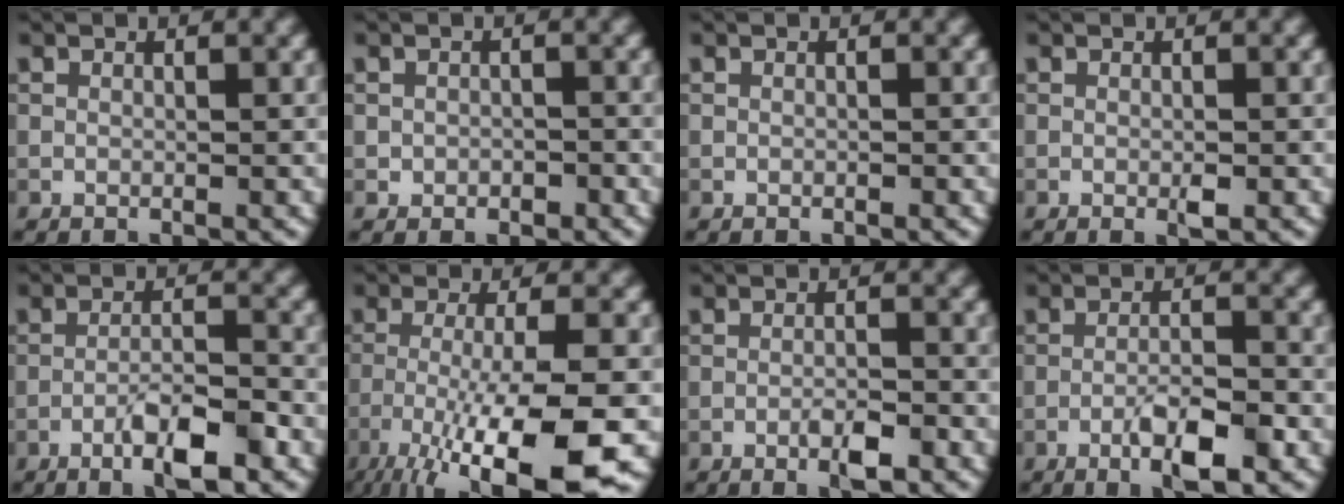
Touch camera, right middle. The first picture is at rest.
{"total": 1.2, "force": [-0.5, 1.0, 0.5], "torque": [-0.004, -0.003, -0.011]}
{"total": 0.0}
{"total": 0.9, "force": [-0.3, 0.3, 0.8], "torque": [-0.015, -0.002, -0.004]}
{"total": 4.9, "force": [-2.7, 1.0, 3.9], "torque": [-0.070, 0.006, -0.049]}
{"total": 11.3, "force": [-5.7, 2.2, 9.5], "torque": [-0.158, -0.014, -0.095]}
{"total": 2.5, "force": [-1.3, 0.6, 2.1], "torque": [-0.036, 0.001, -0.023]}
{"total": 4.5, "force": [-2.2, 1.1, 3.8], "torque": [-0.071, 0.002, -0.039]}